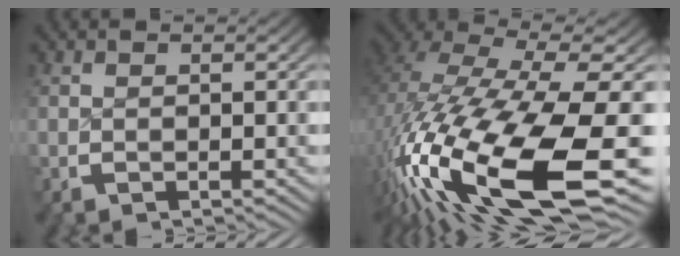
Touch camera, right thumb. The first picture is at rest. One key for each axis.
{"total": 18.5, "fx": -2.6, "fy": 10.3, "fz": 15.1, "tx": -0.321, "ty": -0.054, "tz": -0.010}